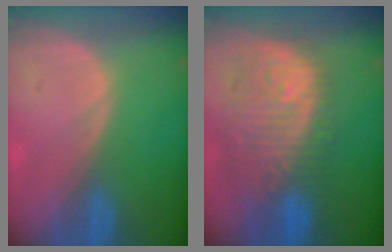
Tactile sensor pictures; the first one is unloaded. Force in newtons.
{"total": 11.8, "press": 10.6, "slide": 5.1}